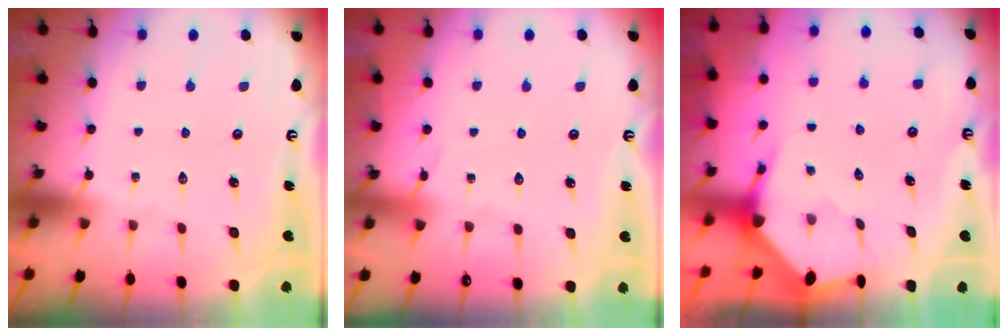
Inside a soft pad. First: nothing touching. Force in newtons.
{"total": 3.9, "press": 3.8, "slide": 0.6}
{"total": 3.5, "press": 3.4, "slide": 0.5}